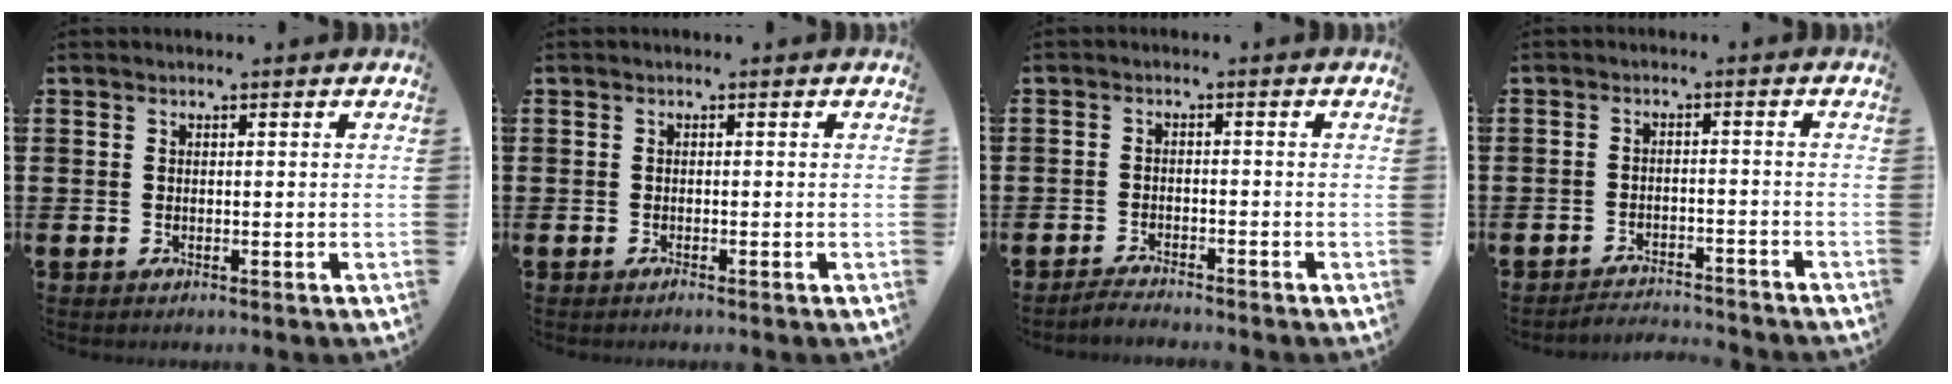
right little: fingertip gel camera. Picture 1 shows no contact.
{"total": 0.0}
{"total": 1.9, "force": [-1.9, -0.1, 0.0], "torque": [-0.004, 0.004, -0.038]}
{"total": 2.6, "force": [-2.6, -0.1, -0.2], "torque": [-0.003, 0.005, -0.056]}